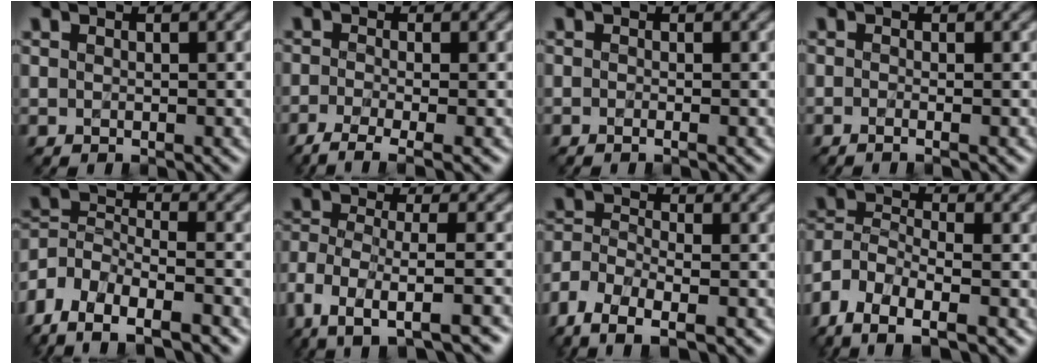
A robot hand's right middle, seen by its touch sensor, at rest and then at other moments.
{"total": 4.0, "force": [-2.4, 1.1, 3.0], "torque": [-0.053, -0.011, -0.052]}
{"total": 0.7, "force": [-0.3, 0.2, 0.6], "torque": [-0.010, -0.007, -0.008]}
{"total": 1.4, "force": [-0.5, 0.6, 1.2], "torque": [-0.012, -0.013, -0.017]}
{"total": 9.1, "force": [-7.0, 4.1, 4.2], "torque": [-0.070, 0.008, -0.127]}
{"total": 8.2, "force": [-5.3, 2.5, 5.7], "torque": [-0.100, 0.002, -0.088]}
{"total": 8.2, "force": [-6.1, 3.3, 4.5], "torque": [-0.080, -0.015, -0.092]}
{"total": 7.9, "force": [-5.7, 2.9, 4.6], "torque": [-0.088, -0.002, -0.106]}